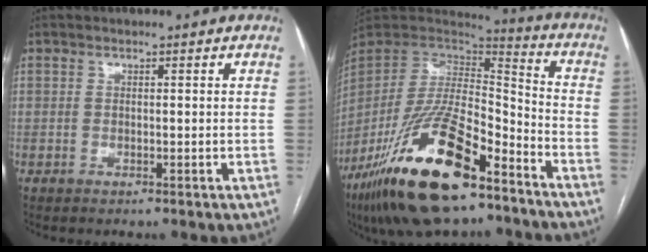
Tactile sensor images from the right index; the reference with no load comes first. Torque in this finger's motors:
{"motor_torque": [0.92, -1.22, 0.24, 0.01]}